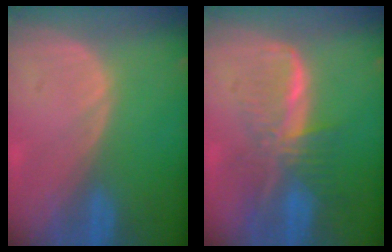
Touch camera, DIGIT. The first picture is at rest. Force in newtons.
{"total": 8.1, "press": 7.0, "slide": 4.2}